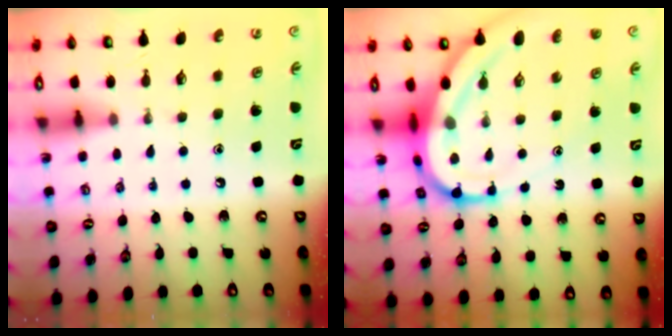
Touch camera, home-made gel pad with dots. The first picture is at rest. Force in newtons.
{"total": 14.4, "press": 14.3, "slide": 1.5}